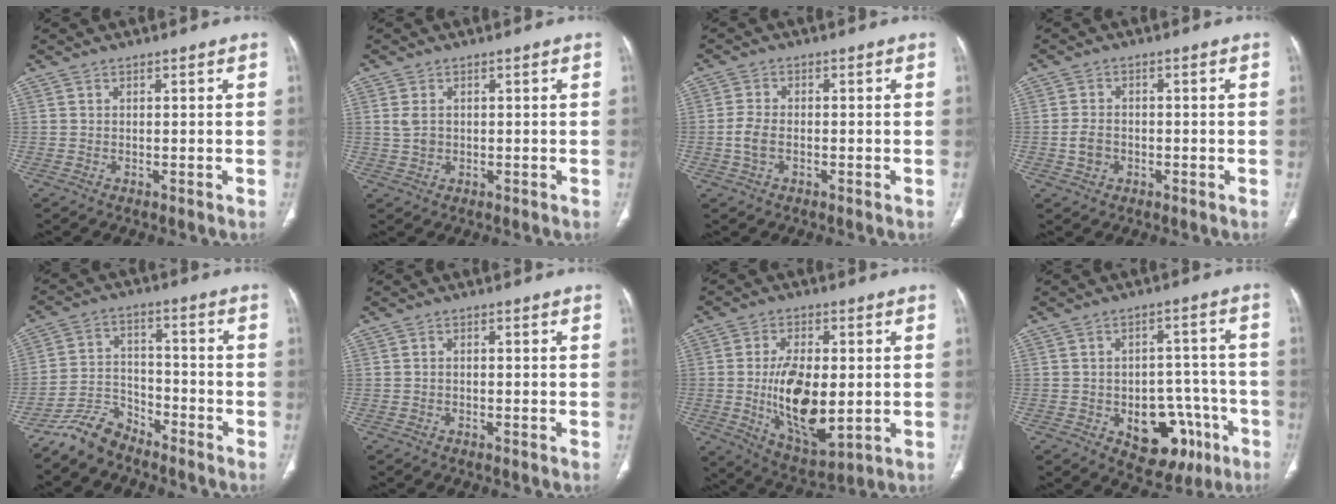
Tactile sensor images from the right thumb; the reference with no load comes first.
{"total": 2.5, "force": [0.4, 1.8, 1.7], "torque": [-0.037, 0.000, 0.014]}
{"total": 3.8, "force": [-0.8, 2.4, 2.8], "torque": [-0.062, 0.012, -0.016]}
{"total": 3.5, "force": [-0.8, 2.8, 1.9], "torque": [-0.033, 0.012, -0.014]}
{"total": 7.4, "force": [-6.6, 3.1, 1.3], "torque": [-0.016, 0.050, -0.136]}
{"total": 0.5, "force": [-0.2, 0.3, 0.3], "torque": [-0.003, 0.003, -0.008]}
{"total": 15.7, "force": [-1.1, 7.7, 13.7], "torque": [-0.227, -0.016, -0.005]}
{"total": 14.0, "force": [-5.6, 9.0, 9.1], "torque": [-0.074, 0.044, -0.064]}